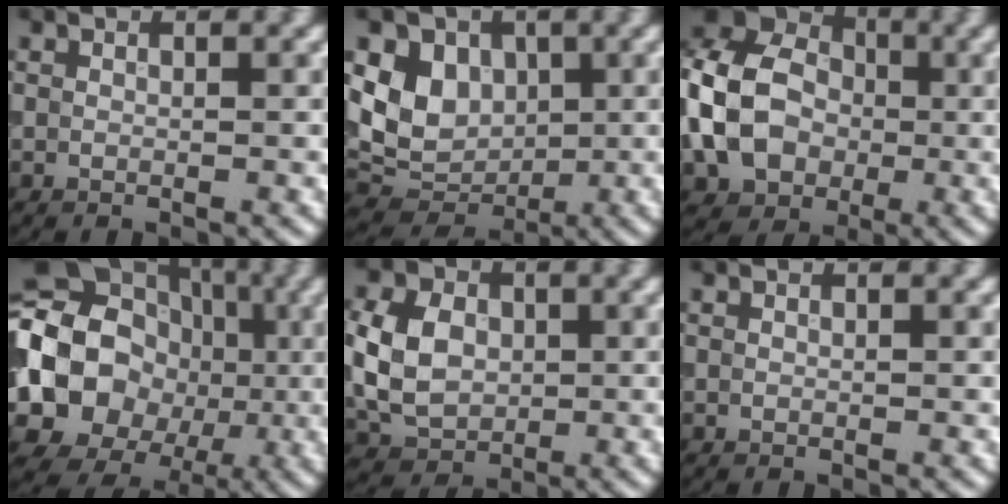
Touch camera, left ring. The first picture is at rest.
{"total": 6.4, "force": [1.3, 5.2, 3.5], "torque": [-0.065, -0.008, 0.019]}
{"total": 10.5, "force": [-1.1, 8.2, 6.5], "torque": [-0.144, 0.001, -0.032]}
{"total": 13.3, "force": [-0.8, 11.3, 6.9], "torque": [-0.121, -0.018, -0.023]}
{"total": 6.8, "force": [0.2, 5.3, 4.3], "torque": [-0.103, 0.003, -0.002]}
{"total": 0.0}